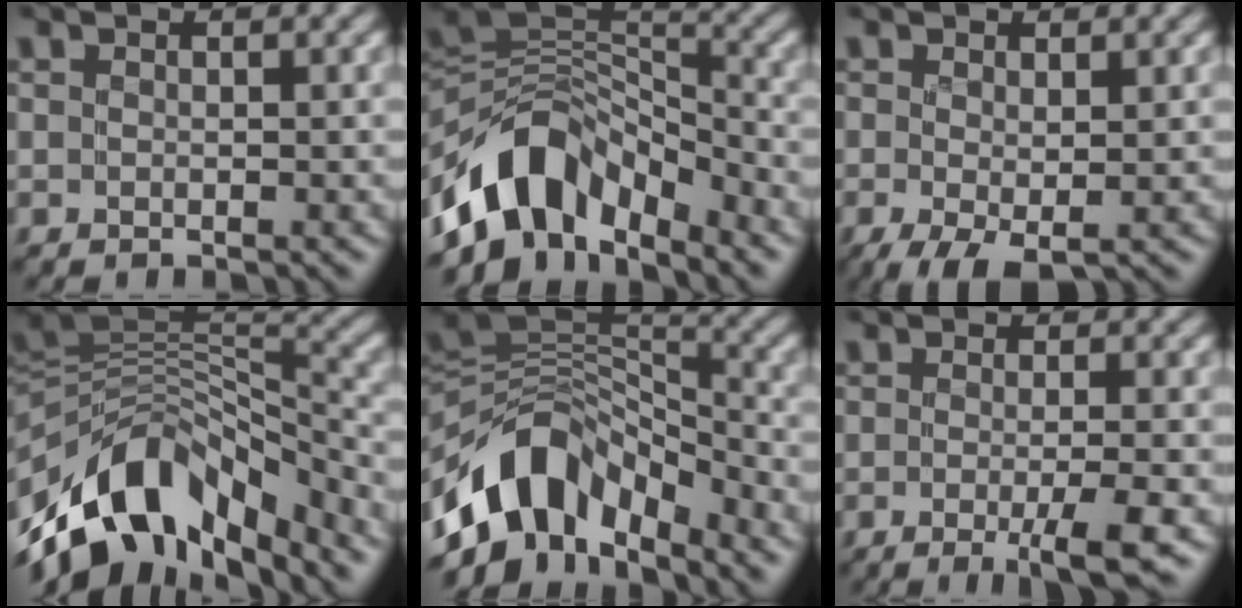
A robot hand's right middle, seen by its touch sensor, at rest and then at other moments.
{"total": 9.2, "force": [-6.0, 5.2, 4.7], "torque": [-0.073, 0.011, -0.115]}
{"total": 3.7, "force": [-1.2, 1.9, 2.9], "torque": [-0.072, -0.010, -0.019]}
{"total": 12.4, "force": [-7.4, 6.7, 7.4], "torque": [-0.139, 0.021, -0.140]}
{"total": 9.7, "force": [-6.1, 5.6, 5.1], "torque": [-0.077, 0.011, -0.117]}
{"total": 4.8, "force": [-1.6, 1.2, 4.4], "torque": [-0.065, -0.013, -0.027]}